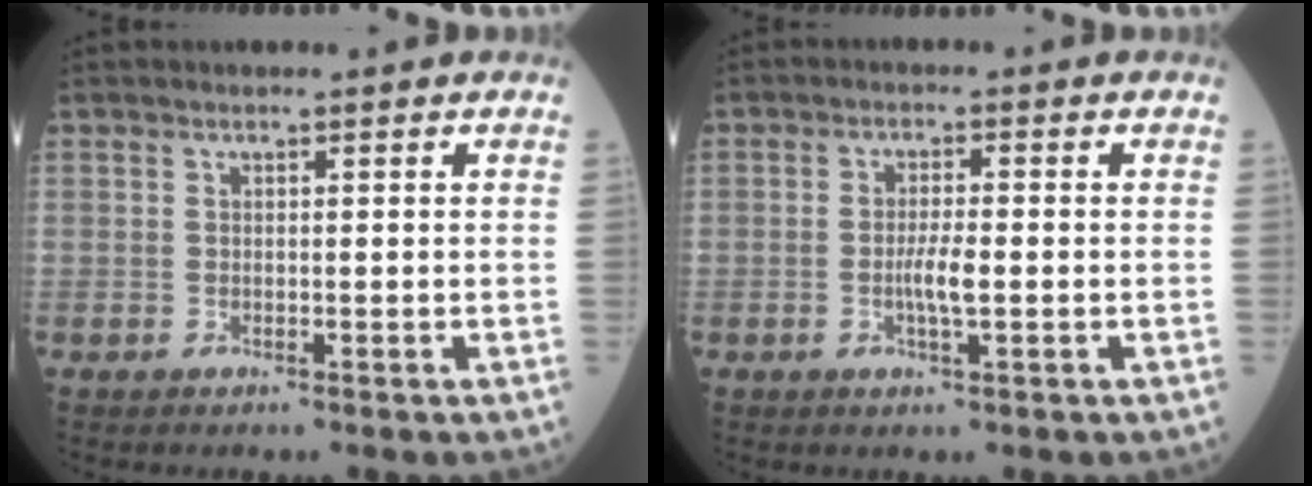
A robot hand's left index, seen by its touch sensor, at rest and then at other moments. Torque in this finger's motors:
{"motor_torque": [0.58, 0.32, 0.08, 0.06]}